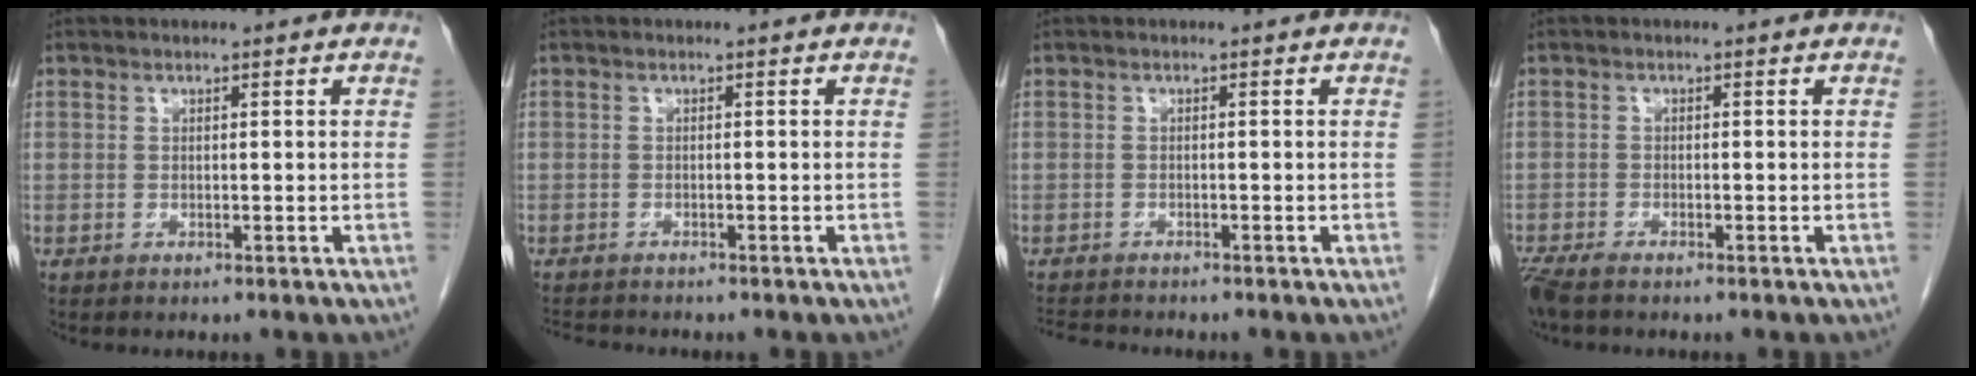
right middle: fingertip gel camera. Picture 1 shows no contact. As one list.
[{"total": 2.7, "force": [-2.6, 0.1, 0.6], "torque": [-0.012, -0.013, -0.042]}, {"total": 3.6, "force": [-3.5, 0.2, 0.8], "torque": [-0.015, -0.016, -0.058]}, {"total": 3.4, "force": [-2.8, 0.7, 1.8], "torque": [-0.039, -0.011, -0.051]}]